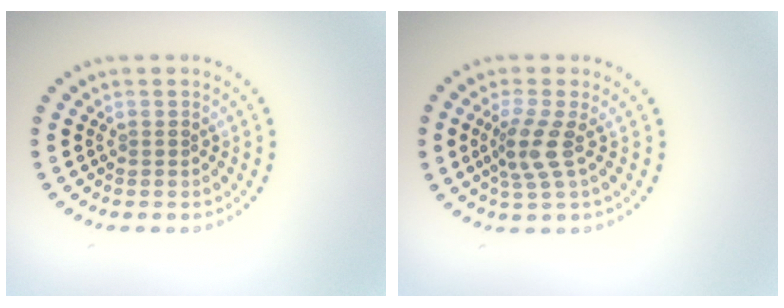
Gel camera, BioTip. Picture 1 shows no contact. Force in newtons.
{"total": 2.9, "press": 2.2, "slide": 1.9}